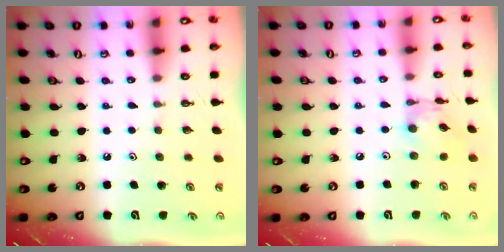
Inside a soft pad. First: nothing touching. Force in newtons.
{"total": 6.2, "press": 6.2, "slide": 0.3}